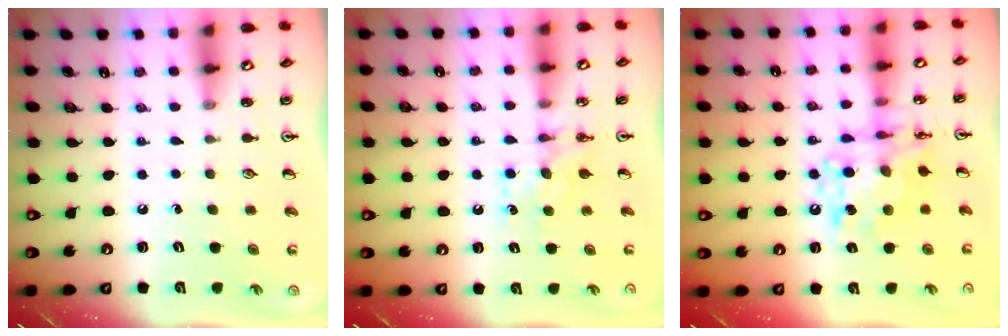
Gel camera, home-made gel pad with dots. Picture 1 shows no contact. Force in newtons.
{"total": 5.5, "press": 5.5, "slide": 0.7}
{"total": 12.8, "press": 12.7, "slide": 1.4}